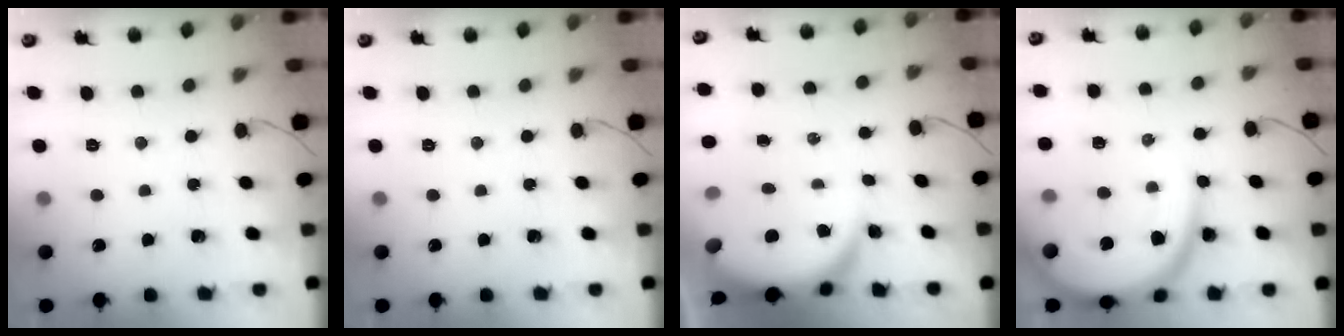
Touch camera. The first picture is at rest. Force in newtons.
{"total": 0.0}
{"total": 6.3, "press": 6.2, "slide": 0.4}
{"total": 15.1, "press": 15.0, "slide": 1.9}